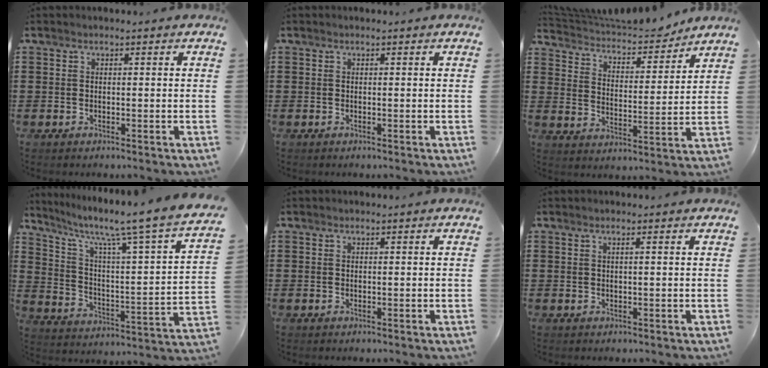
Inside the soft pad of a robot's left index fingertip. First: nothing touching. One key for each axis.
{"total": 0.0}
{"total": 5.2, "fx": 5.0, "fy": 1.2, "fz": 0.9, "tx": -0.049, "ty": -0.032, "tz": 0.083}
{"total": 7.9, "fx": 6.2, "fy": -0.2, "fz": 4.8, "tx": -0.102, "ty": -0.059, "tz": 0.087}
{"total": 0.0}
{"total": 0.7, "fx": 0.2, "fy": -0.3, "fz": 0.5, "tx": -0.009, "ty": -0.005, "tz": 0.004}